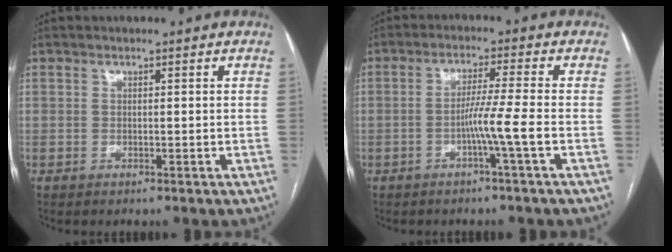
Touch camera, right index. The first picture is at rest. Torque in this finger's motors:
{"motor_torque": [0.52, -0.15, 0.50, 0.10]}